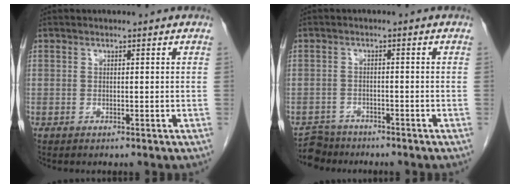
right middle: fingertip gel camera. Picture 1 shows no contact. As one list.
[{"total": 3.6, "force": [-3.3, 1.3, -0.7], "torque": [0.008, -0.004, -0.059]}]